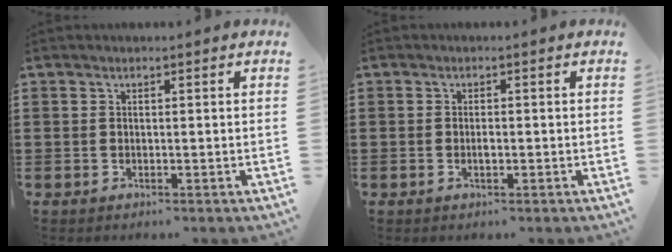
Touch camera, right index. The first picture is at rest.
{"total": 1.2, "force": [-0.3, 0.4, 1.1], "torque": [-0.021, -0.001, -0.006]}